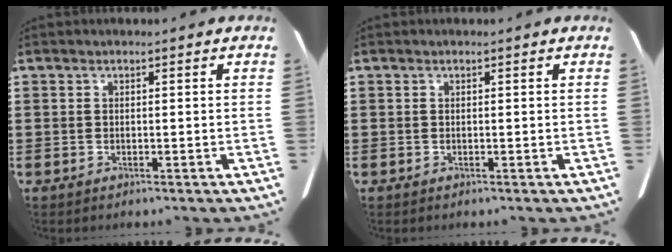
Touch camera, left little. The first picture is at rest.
{"total": 0.0}